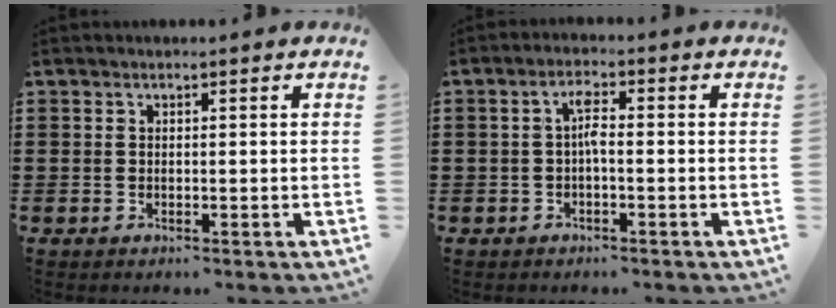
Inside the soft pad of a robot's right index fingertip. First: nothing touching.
{"total": 2.7, "force": [-0.4, 0.7, 2.6], "torque": [-0.051, 0.006, -0.010]}